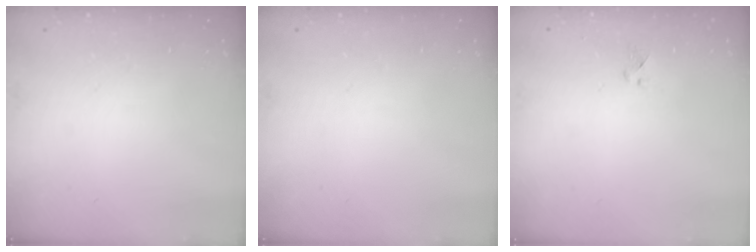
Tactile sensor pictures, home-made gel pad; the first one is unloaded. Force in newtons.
{"total": 0.0}
{"total": 2.2, "press": 2.1, "slide": 0.7}